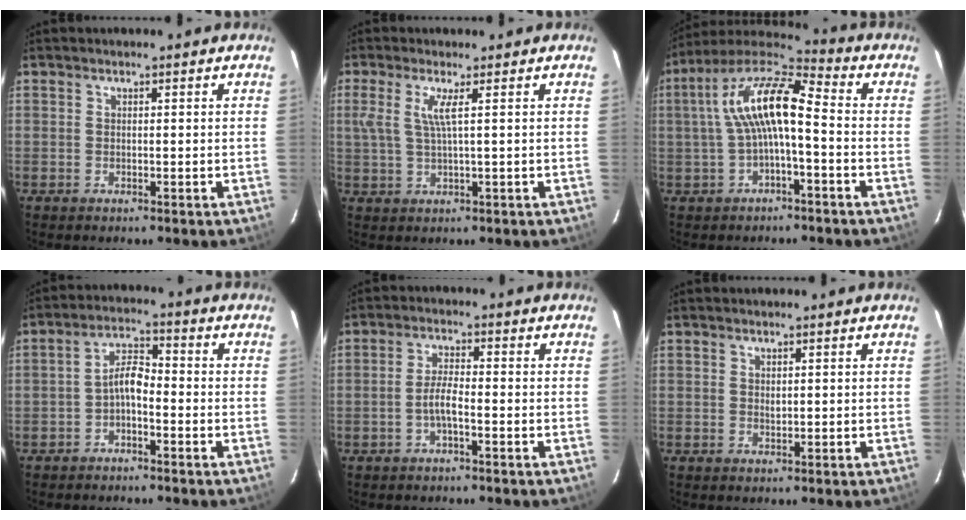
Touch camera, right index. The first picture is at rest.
{"total": 3.6, "force": [1.1, -0.4, 3.4], "torque": [-0.069, 0.001, 0.025]}
{"total": 11.9, "force": [-0.7, 3.4, 11.4], "torque": [-0.224, 0.025, -0.017]}
{"total": 4.2, "force": [-2.1, 1.7, 3.2], "torque": [-0.066, 0.017, -0.038]}
{"total": 3.2, "force": [-1.5, 0.4, 2.8], "torque": [-0.064, 0.006, -0.030]}
{"total": 0.7, "force": [0.3, 0.5, 0.4], "torque": [-0.006, 0.001, 0.008]}